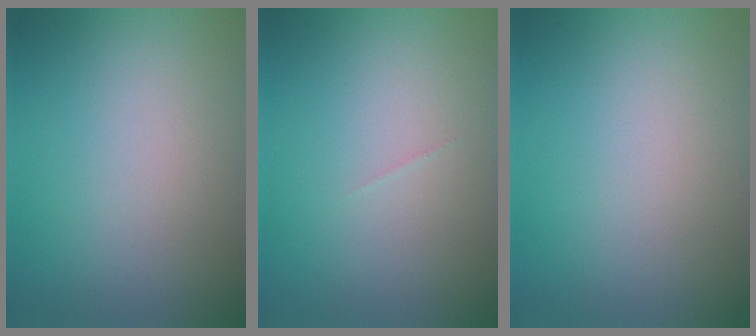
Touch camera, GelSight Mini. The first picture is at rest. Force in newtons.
{"total": 0.0}
{"total": 0.0}